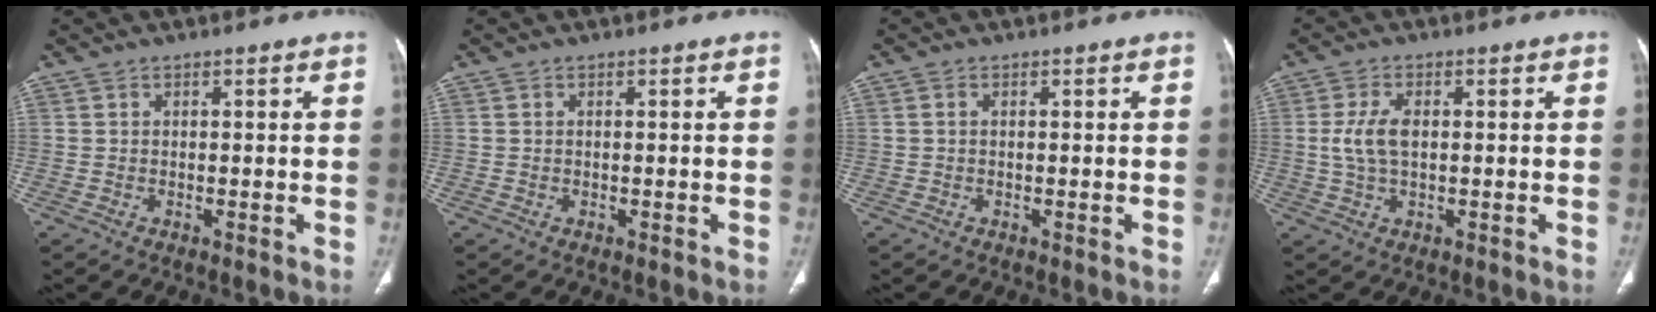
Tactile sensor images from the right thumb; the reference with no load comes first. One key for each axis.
{"total": 0.0}
{"total": 0.5, "fx": 0.0, "fy": 0.3, "fz": 0.4, "tx": -0.010, "ty": 0.000, "tz": 0.000}
{"total": 5.3, "fx": 0.4, "fy": 2.7, "fz": 4.5, "tx": -0.103, "ty": 0.004, "tz": 0.007}